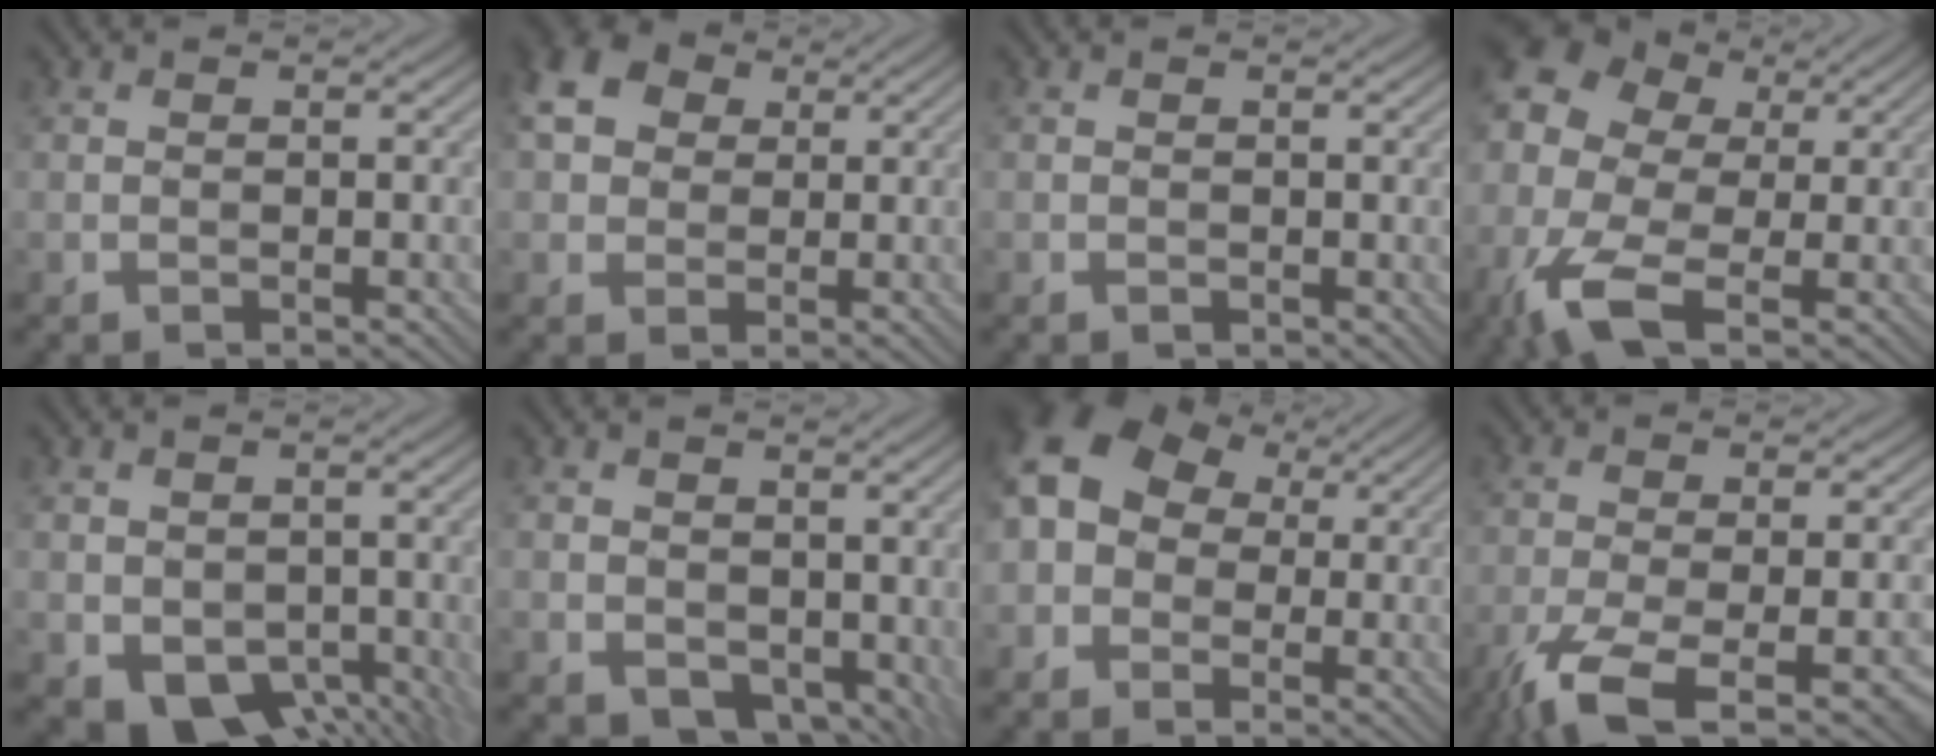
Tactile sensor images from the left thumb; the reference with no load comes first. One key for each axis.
{"total": 8.0, "fx": 2.6, "fy": 6.2, "fz": 4.3, "tx": -0.122, "ty": 0.028, "tz": 0.033}
{"total": 0.6, "fx": -0.1, "fy": 0.5, "fz": 0.3, "tx": -0.004, "ty": -0.006, "tz": -0.002}
{"total": 13.6, "fx": -2.1, "fy": 8.7, "fz": 10.3, "tx": -0.264, "ty": -0.007, "tz": -0.053}
{"total": 6.4, "fx": -1.0, "fy": 4.9, "fz": 4.0, "tx": -0.080, "ty": -0.030, "tz": -0.012}
{"total": 6.7, "fx": 0.4, "fy": 5.0, "fz": 4.4, "tx": -0.084, "ty": -0.026, "tz": 0.017}
{"total": 12.0, "fx": 1.6, "fy": 9.9, "fz": 6.7, "tx": -0.163, "ty": 0.020, "tz": 0.002}
{"total": 10.4, "fx": -5.9, "fy": 2.7, "fz": 8.0, "tx": -0.138, "ty": -0.014, "tz": -0.102}